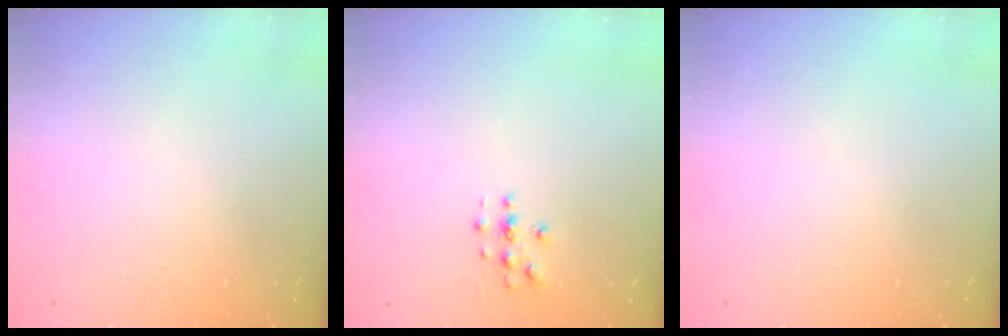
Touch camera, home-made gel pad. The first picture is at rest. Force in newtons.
{"total": 2.8, "press": 2.8, "slide": 0.3}
{"total": 0.0}